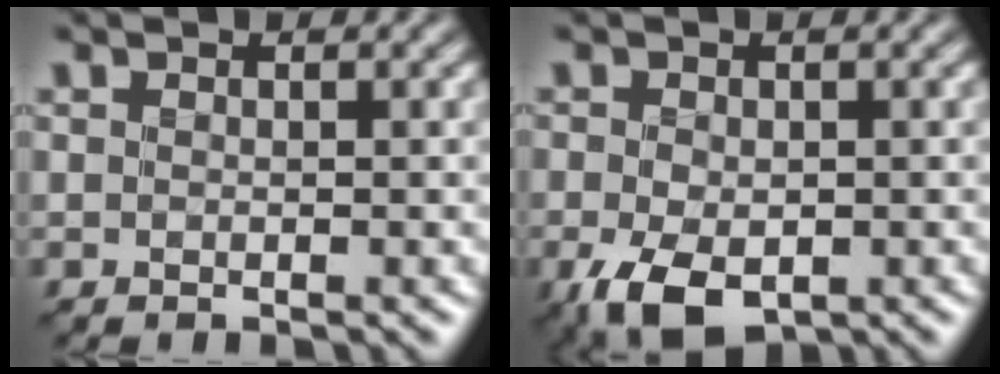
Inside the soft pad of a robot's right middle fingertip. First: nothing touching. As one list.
[{"total": 4.7, "force": [-1.9, 2.8, 3.3], "torque": [-0.075, -0.013, -0.036]}]